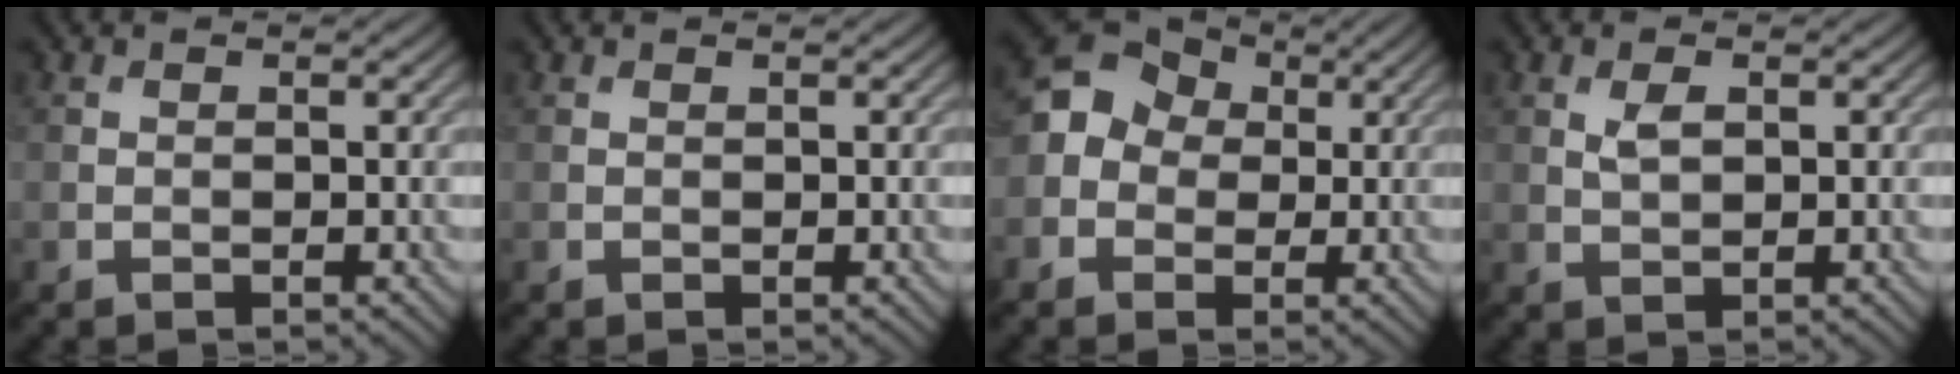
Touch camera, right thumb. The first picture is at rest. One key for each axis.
{"total": 0.0}
{"total": 8.1, "fx": 0.4, "fy": 7.2, "fz": 3.7, "tx": -0.097, "ty": 0.018, "tz": -0.023}
{"total": 2.1, "fx": 0.7, "fy": 1.0, "fz": 1.7, "tx": -0.036, "ty": 0.000, "tz": 0.013}